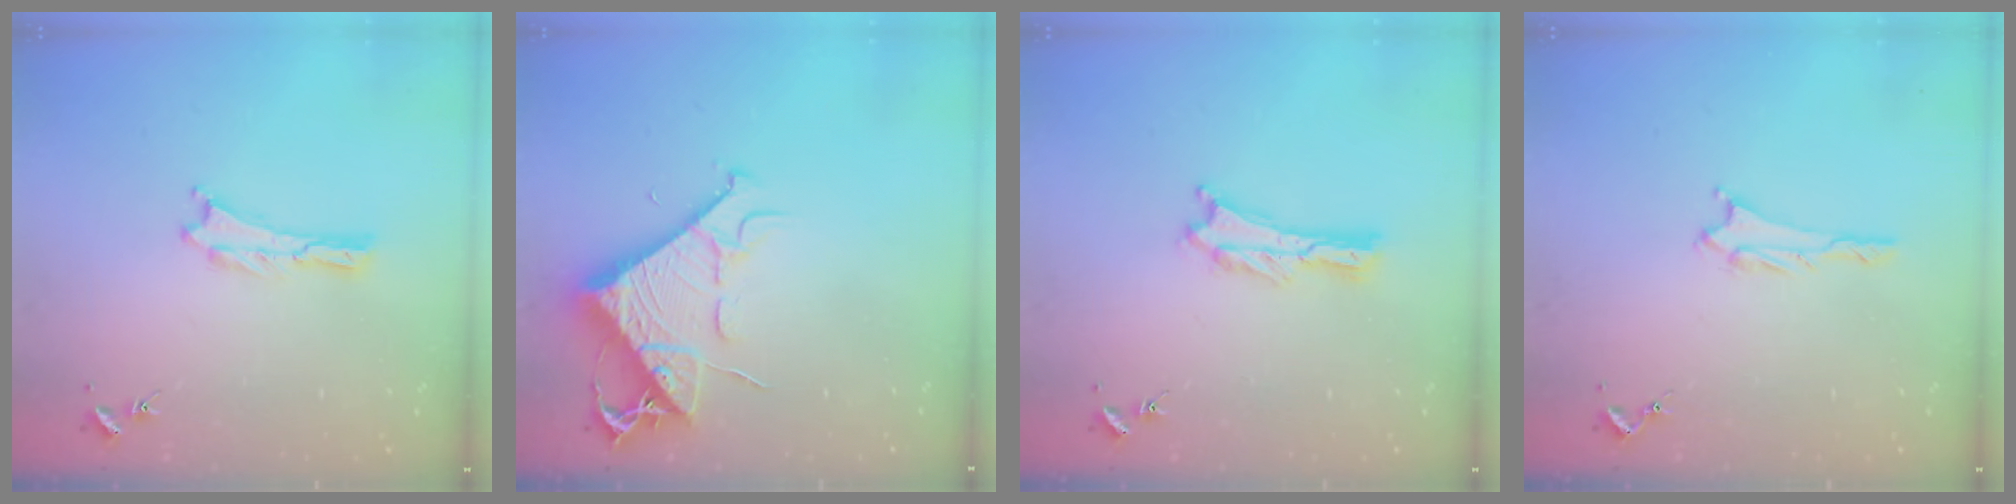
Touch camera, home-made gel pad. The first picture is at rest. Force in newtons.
{"total": 9.2, "press": 9.1, "slide": 1.2}
{"total": 0.9, "press": 0.9, "slide": 0.2}
{"total": 1.1, "press": 1.0, "slide": 0.1}